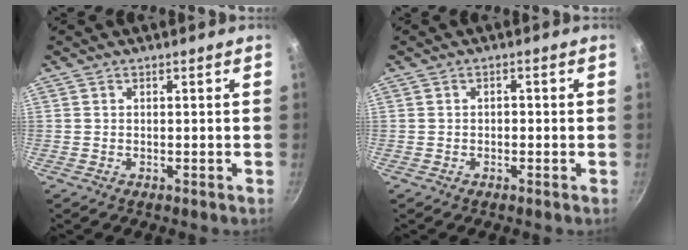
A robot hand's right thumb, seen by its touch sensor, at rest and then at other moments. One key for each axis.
{"total": 1.0, "fx": -0.3, "fy": 0.7, "fz": 0.7, "tx": -0.012, "ty": 0.007, "tz": -0.005}